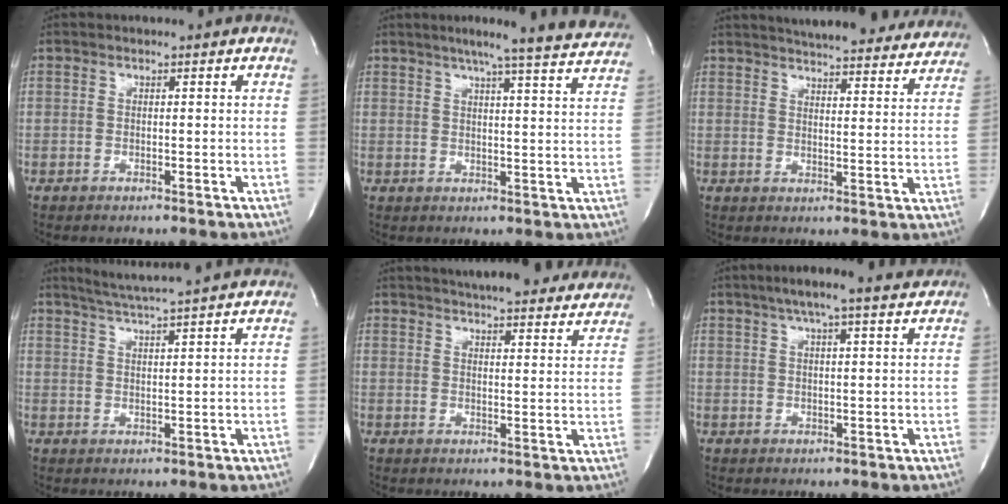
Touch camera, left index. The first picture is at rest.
{"total": 15.8, "force": [13.9, -0.7, 7.5], "torque": [-0.113, -0.029, 0.160]}
{"total": 26.6, "force": [24.3, 4.7, 9.6], "torque": [-0.154, -0.030, 0.295]}
{"total": 9.4, "force": [8.3, -1.1, 4.2], "torque": [-0.078, 0.014, 0.117]}
{"total": 23.6, "force": [21.3, 4.2, 9.4], "torque": [-0.150, -0.003, 0.265]}
{"total": 8.7, "force": [6.9, 0.2, 5.3], "torque": [-0.089, 0.018, 0.089]}